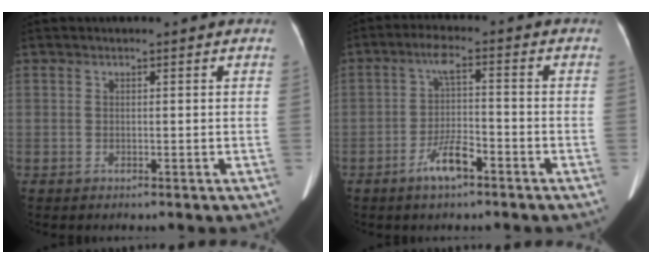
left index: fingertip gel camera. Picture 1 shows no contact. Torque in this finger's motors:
{"motor_torque": [0.97, 0.59, 0.22, 0.15]}